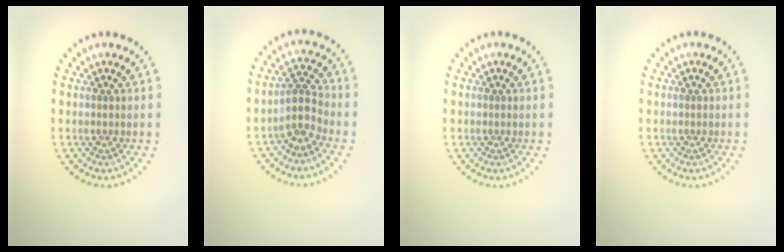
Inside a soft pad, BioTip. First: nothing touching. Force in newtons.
{"total": 2.5, "press": 1.8, "slide": 1.7}
{"total": 0.0}
{"total": 0.0}